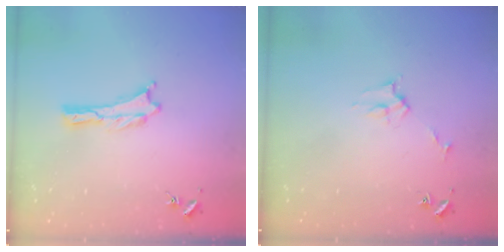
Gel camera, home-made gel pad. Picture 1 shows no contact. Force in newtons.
{"total": 2.7, "press": 2.7, "slide": 0.3}